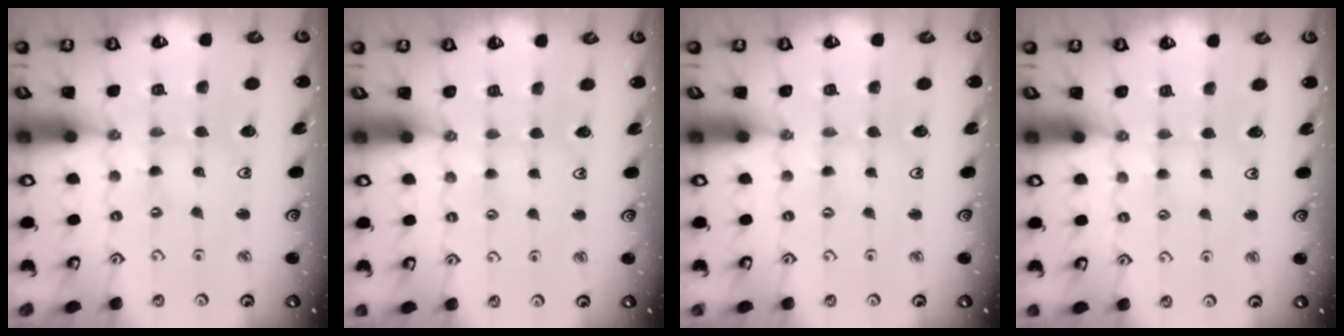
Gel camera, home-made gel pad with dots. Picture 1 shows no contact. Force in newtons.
{"total": 1.7, "press": 1.7, "slide": 0.3}
{"total": 1.0, "press": 1.0, "slide": 0.2}
{"total": 2.3, "press": 2.3, "slide": 0.3}